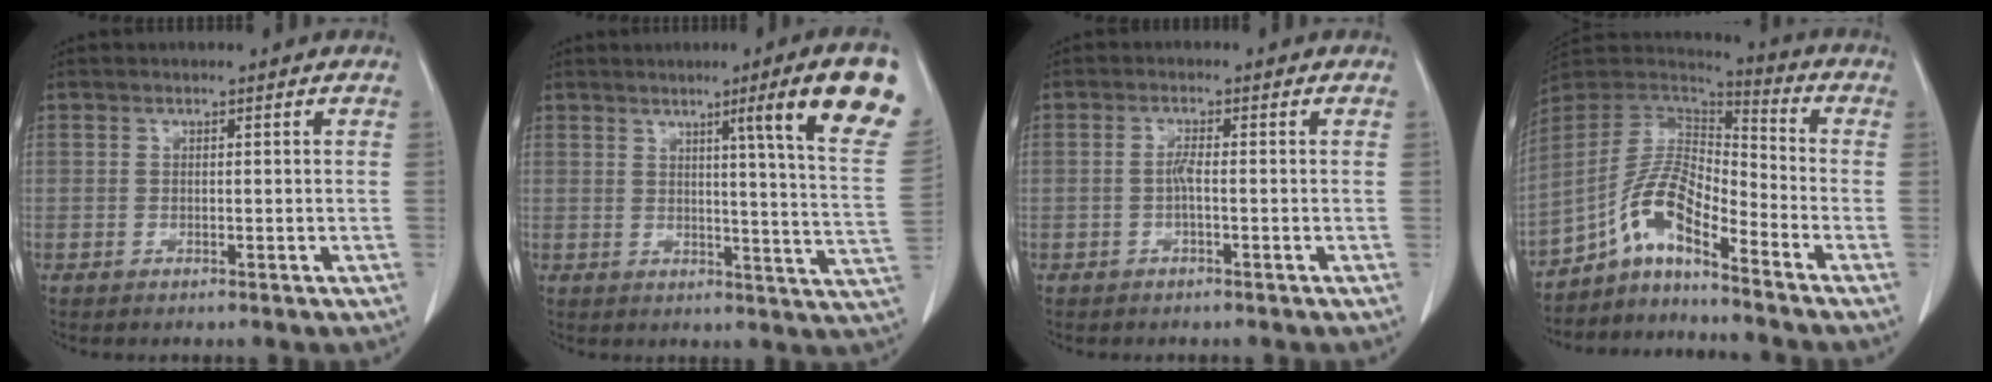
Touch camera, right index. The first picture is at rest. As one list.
[{"total": 14.2, "force": [7.6, -1.9, 11.9], "torque": [-0.148, -0.030, 0.078]}, {"total": 1.7, "force": [-0.4, 0.1, 1.6], "torque": [-0.030, 0.003, -0.007]}, {"total": 9.6, "force": [-6.4, 2.3, 6.8], "torque": [-0.142, 0.024, -0.122]}]